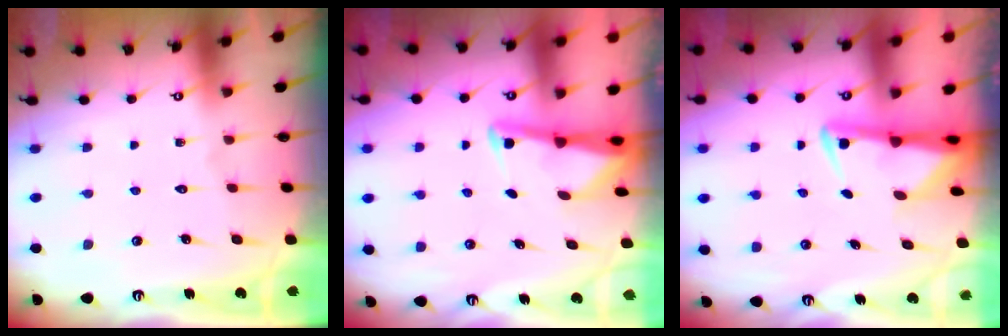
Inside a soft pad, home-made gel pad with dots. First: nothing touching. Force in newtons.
{"total": 2.9, "press": 2.9, "slide": 0.3}
{"total": 3.2, "press": 3.1, "slide": 0.7}